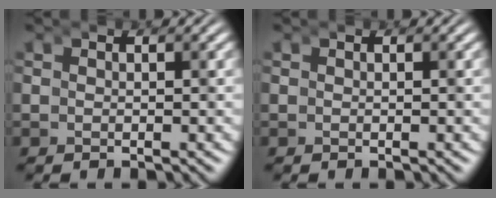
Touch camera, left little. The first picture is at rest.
{"total": 0.0}